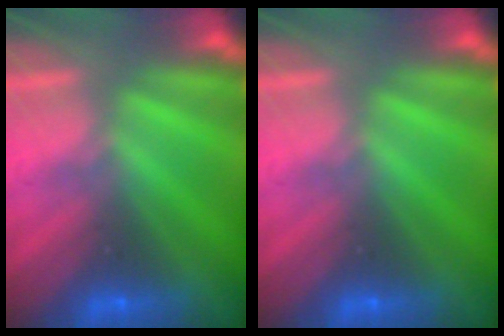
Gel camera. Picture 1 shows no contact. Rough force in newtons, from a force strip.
{"total": 0.0}